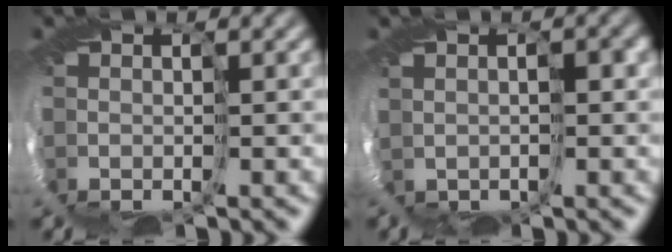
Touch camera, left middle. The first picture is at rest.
{"total": 0.8, "force": [0.0, 0.5, 0.6], "torque": [-0.007, 0.012, 0.006]}